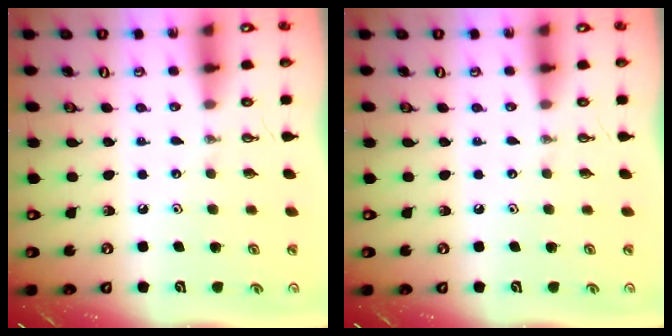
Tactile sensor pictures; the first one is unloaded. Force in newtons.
{"total": 0.0}